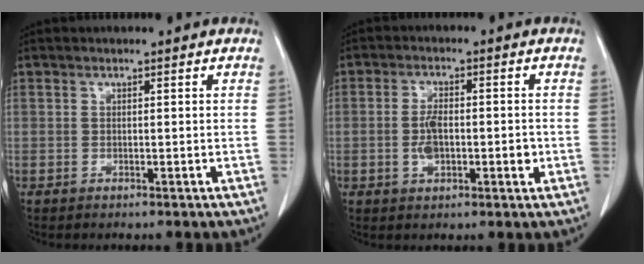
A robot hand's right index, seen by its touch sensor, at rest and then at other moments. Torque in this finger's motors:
{"motor_torque": [0.69, -0.27, 0.33, 0.08]}